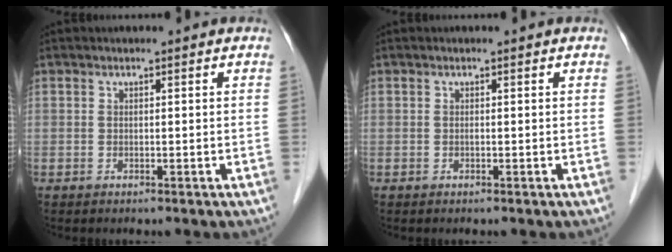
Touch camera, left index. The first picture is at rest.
{"total": 0.0}